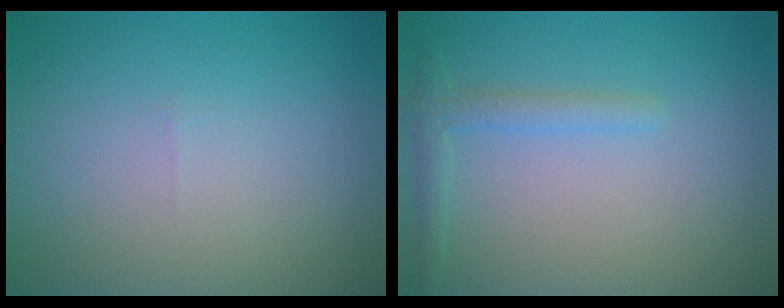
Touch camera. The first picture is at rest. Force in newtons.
{"total": 1.7, "press": 1.7, "slide": 0.1}